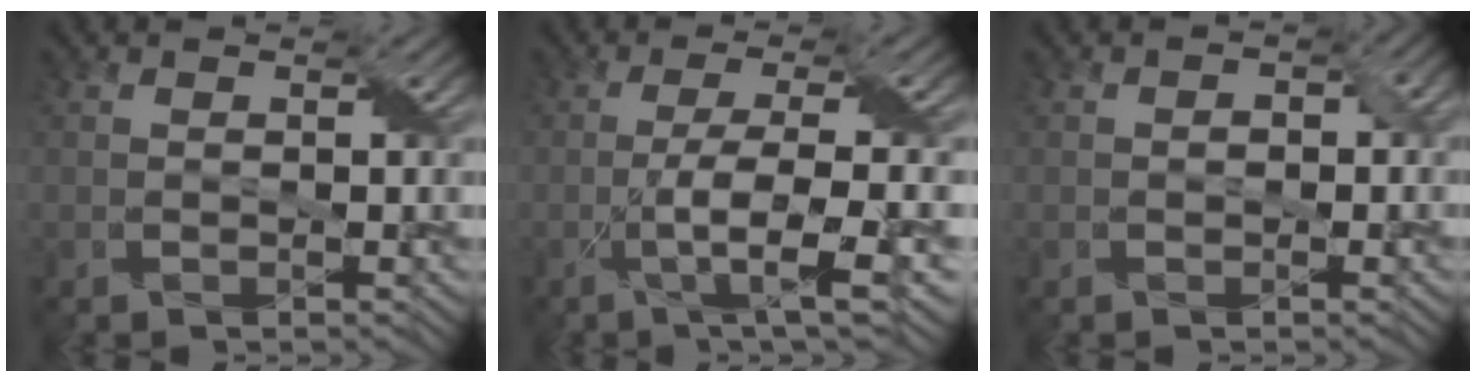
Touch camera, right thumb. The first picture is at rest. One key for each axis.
{"total": 7.4, "fx": -2.1, "fy": 1.1, "fz": 7.0, "tx": -0.127, "ty": 0.009, "tz": -0.041}
{"total": 1.9, "fx": -0.2, "fy": 1.1, "fz": 1.5, "tx": -0.024, "ty": -0.001, "tz": -0.004}